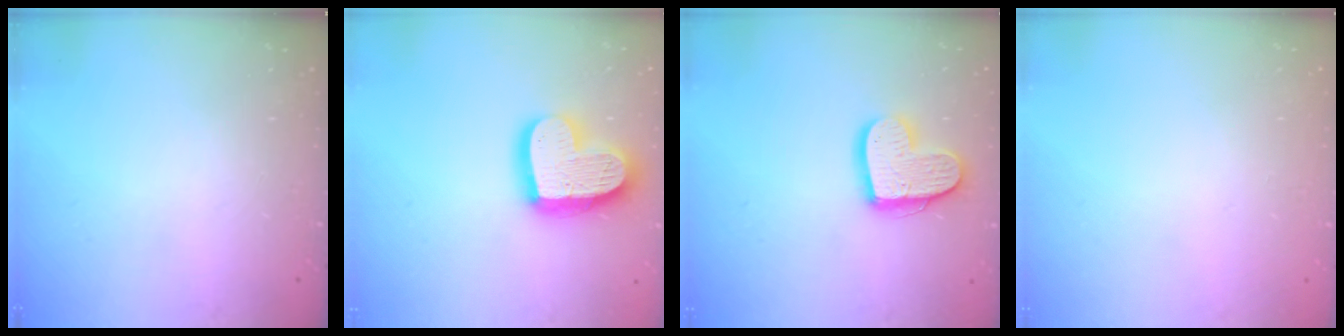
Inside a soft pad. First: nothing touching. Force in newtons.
{"total": 19.9, "press": 19.9, "slide": 1.6}
{"total": 15.4, "press": 15.4, "slide": 1.2}
{"total": 0.0}